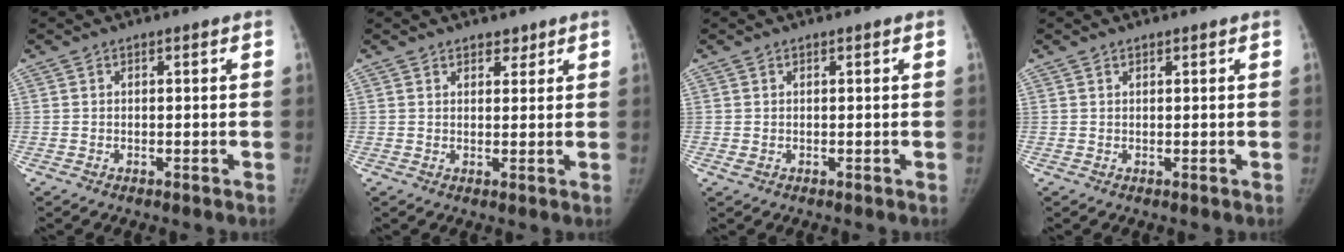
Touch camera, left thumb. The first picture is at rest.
{"total": 2.2, "force": [1.7, 1.3, 0.6], "torque": [0.009, -0.010, 0.022]}
{"total": 0.7, "force": [0.2, 0.5, 0.4], "torque": [-0.007, -0.002, 0.005]}
{"total": 0.5, "force": [0.5, 0.3, 0.1], "torque": [-0.004, -0.004, 0.008]}